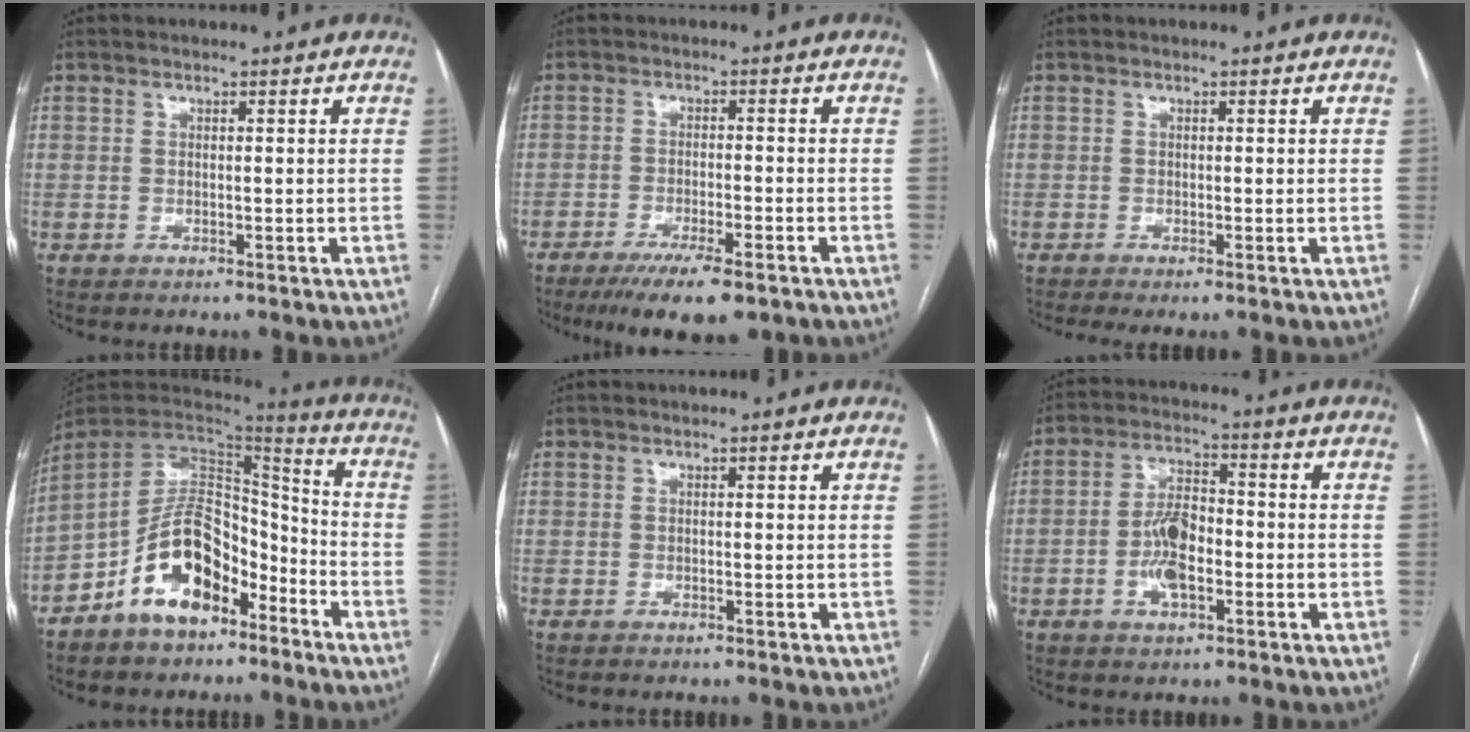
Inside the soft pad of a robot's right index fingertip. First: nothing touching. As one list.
[{"total": 8.7, "force": [-6.0, 1.8, 5.9], "torque": [-0.095, -0.015, -0.094]}, {"total": 1.3, "force": [-0.6, 0.1, 1.1], "torque": [-0.025, -0.005, -0.012]}, {"total": 13.7, "force": [-7.3, 8.4, 7.9], "torque": [-0.150, 0.028, -0.127]}, {"total": 0.0}, {"total": 9.0, "force": [-2.1, 3.4, 8.0], "torque": [-0.166, 0.014, -0.041]}]